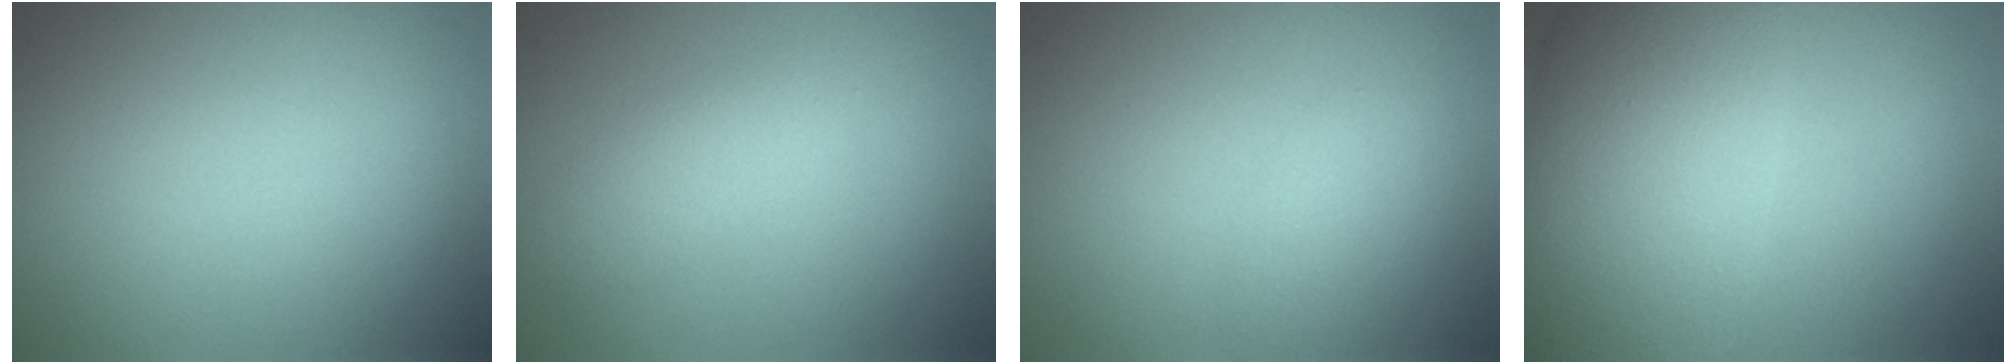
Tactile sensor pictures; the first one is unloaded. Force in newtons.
{"total": 2.2, "press": 2.2, "slide": 0.0}
{"total": 1.6, "press": 1.6, "slide": 0.1}
{"total": 10.7, "press": 10.7, "slide": 0.2}